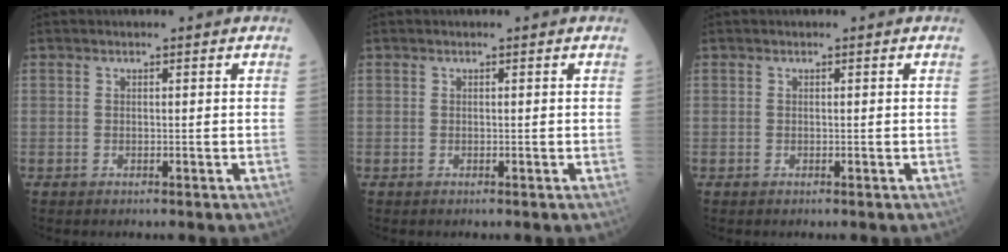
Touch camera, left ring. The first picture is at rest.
{"total": 0.0}
{"total": 0.0}